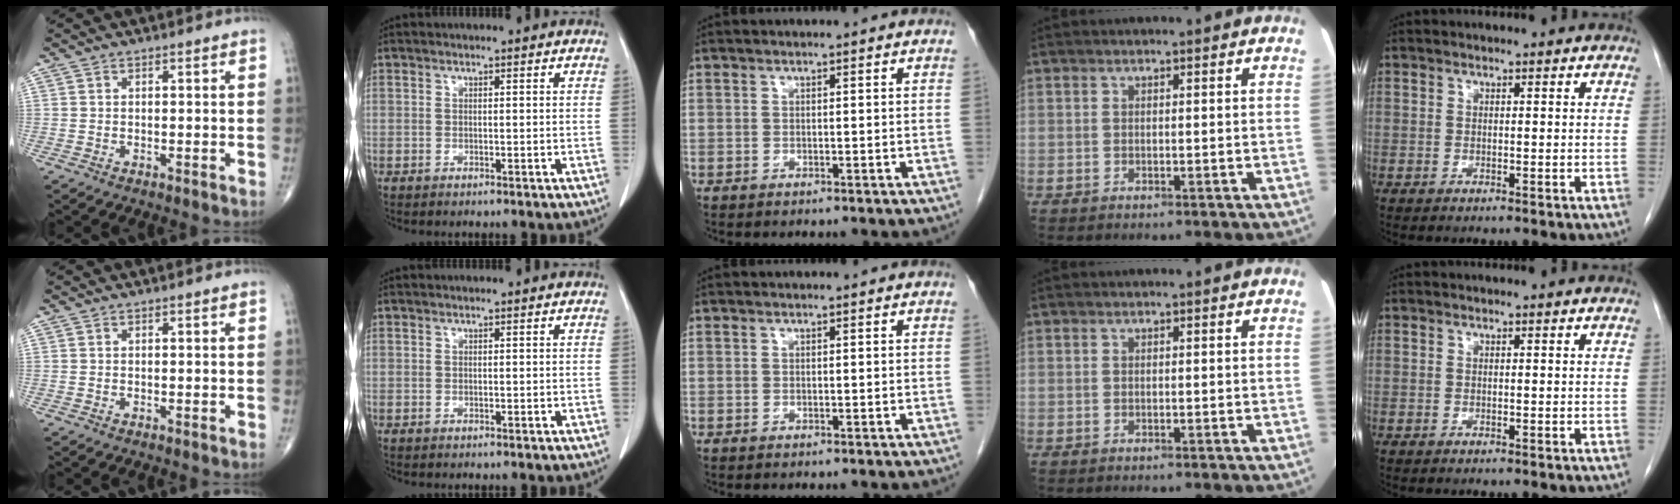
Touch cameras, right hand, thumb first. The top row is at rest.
{}